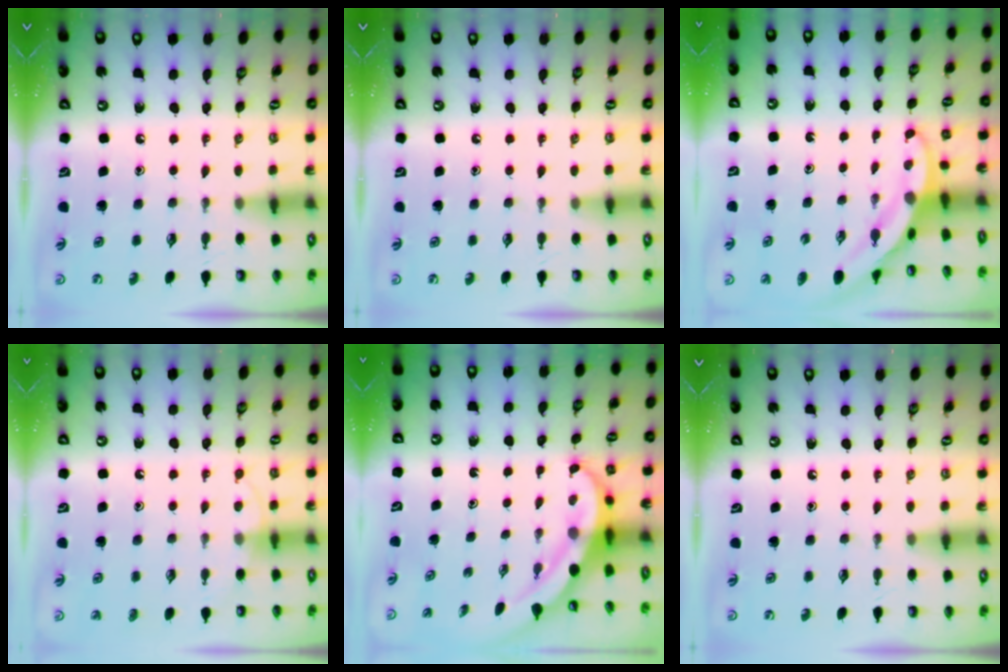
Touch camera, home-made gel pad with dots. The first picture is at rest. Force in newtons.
{"total": 0.0}
{"total": 3.7, "press": 3.7, "slide": 0.1}
{"total": 4.9, "press": 4.9, "slide": 0.4}
{"total": 4.5, "press": 4.4, "slide": 0.5}
{"total": 0.0}